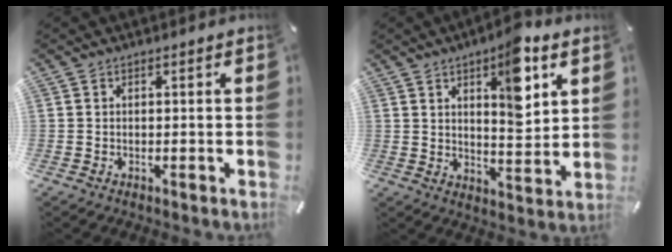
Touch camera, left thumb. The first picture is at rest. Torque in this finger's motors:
{"motor_torque": [1.31, 1.45, 1.82, -0.95, 0.41]}